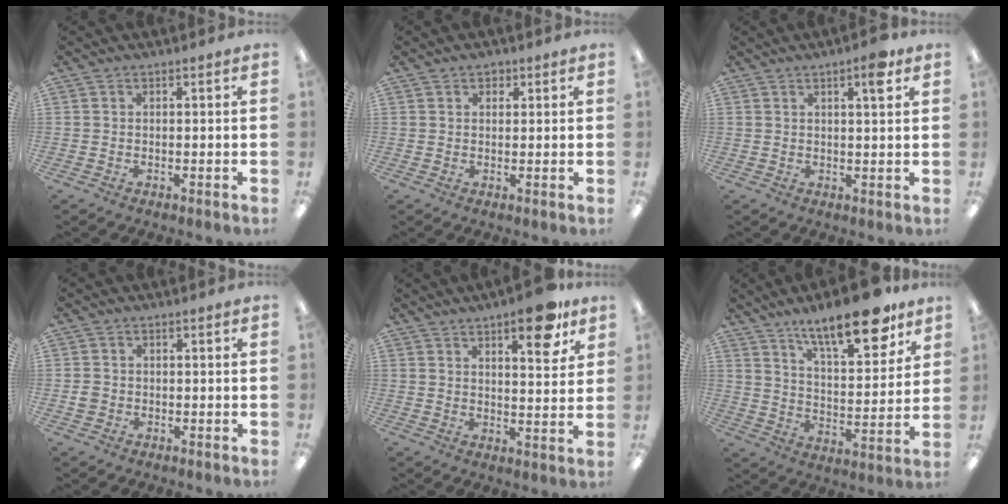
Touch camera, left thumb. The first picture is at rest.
{"total": 1.7, "force": [1.1, 1.2, 0.6], "torque": [-0.005, 0.000, 0.018]}
{"total": 4.8, "force": [2.8, 0.8, 3.8], "torque": [-0.059, -0.007, 0.042]}
{"total": 1.8, "force": [-0.3, 1.7, 0.5], "torque": [-0.009, 0.004, -0.008]}
{"total": 11.0, "force": [7.3, 3.4, 7.5], "torque": [-0.089, -0.040, 0.115]}
{"total": 18.7, "force": [13.4, 6.1, 11.5], "torque": [-0.173, -0.079, 0.217]}